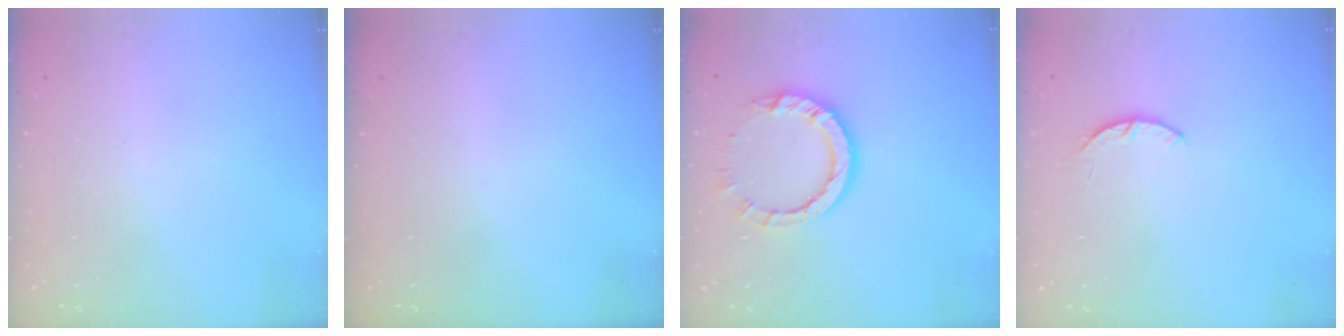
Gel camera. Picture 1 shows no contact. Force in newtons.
{"total": 0.0}
{"total": 10.6, "press": 10.5, "slide": 1.4}
{"total": 2.9, "press": 2.8, "slide": 0.5}